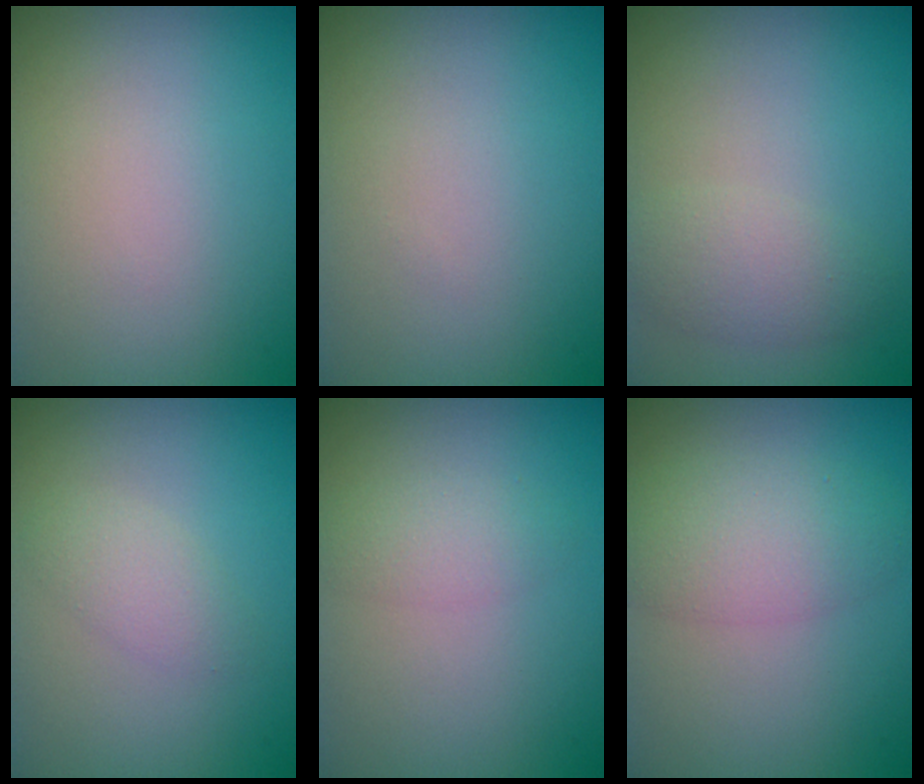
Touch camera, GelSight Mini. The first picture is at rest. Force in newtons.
{"total": 0.0}
{"total": 2.6, "press": 2.6, "slide": 0.1}
{"total": 1.8, "press": 1.8, "slide": 0.1}
{"total": 1.8, "press": 1.8, "slide": 0.0}
{"total": 4.2, "press": 4.2, "slide": 0.1}